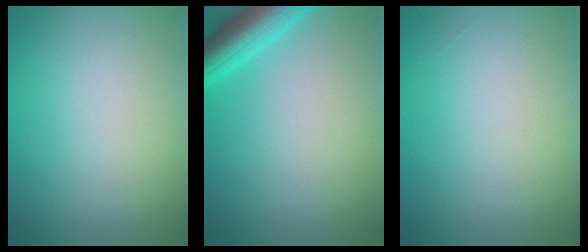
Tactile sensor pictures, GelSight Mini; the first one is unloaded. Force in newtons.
{"total": 4.7, "press": 4.7, "slide": 0.2}
{"total": 0.0}